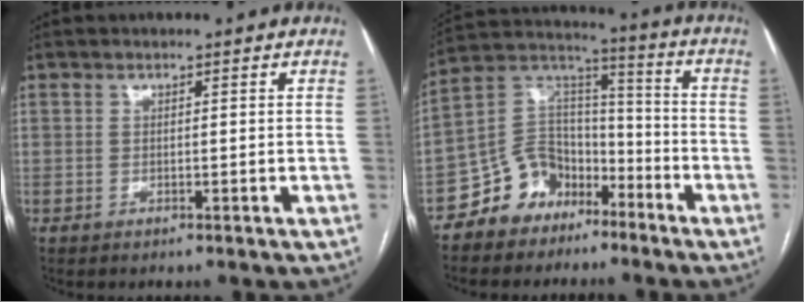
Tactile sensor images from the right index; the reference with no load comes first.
{"total": 10.8, "force": [-7.3, 7.5, 2.9], "torque": [-0.059, 0.055, -0.135]}